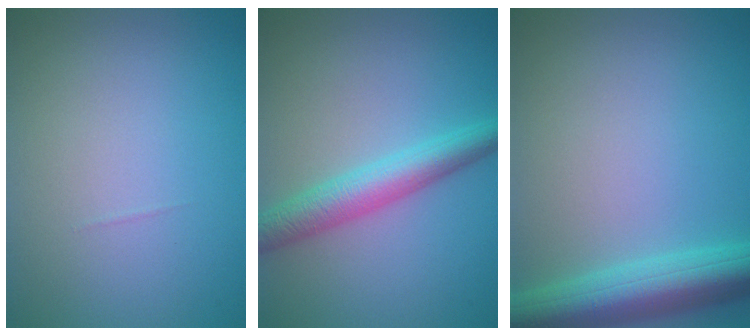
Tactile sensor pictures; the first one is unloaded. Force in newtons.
{"total": 4.3, "press": 4.3, "slide": 0.1}
{"total": 6.6, "press": 6.6, "slide": 0.3}